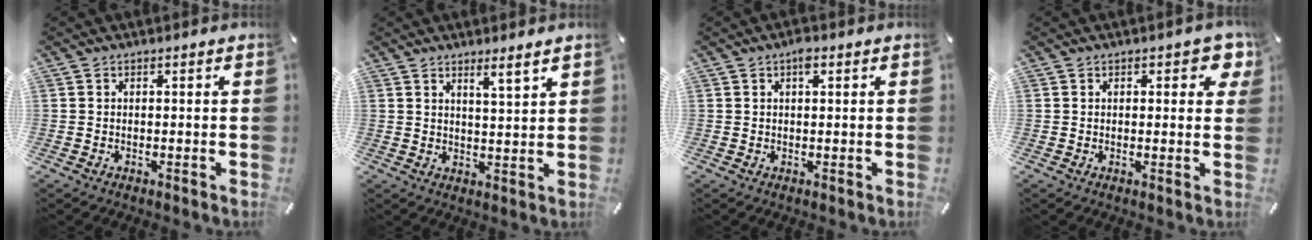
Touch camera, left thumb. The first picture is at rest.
{"total": 4.0, "force": [3.3, -0.3, 2.1], "torque": [-0.033, -0.026, 0.054]}
{"total": 2.1, "force": [0.9, 1.0, 1.7], "torque": [-0.029, 0.002, 0.013]}
{"total": 4.1, "force": [1.8, 2.2, 2.9], "torque": [-0.030, -0.003, 0.026]}